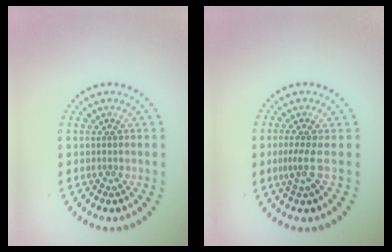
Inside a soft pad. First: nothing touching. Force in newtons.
{"total": 2.1, "press": 1.4, "slide": 1.6}